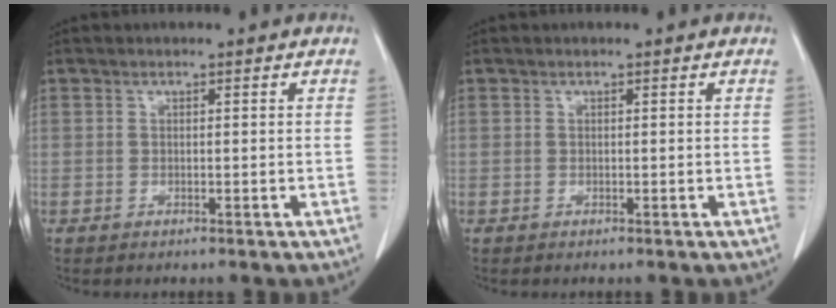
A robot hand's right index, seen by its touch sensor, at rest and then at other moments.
{"total": 0.0}